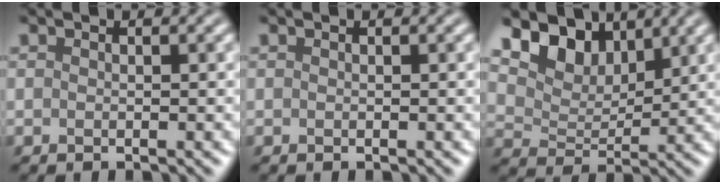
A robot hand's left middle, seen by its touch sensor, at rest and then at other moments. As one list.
[{"total": 0.0}, {"total": 7.0, "force": [4.8, 3.8, 3.3], "torque": [-0.069, 0.003, 0.073]}]